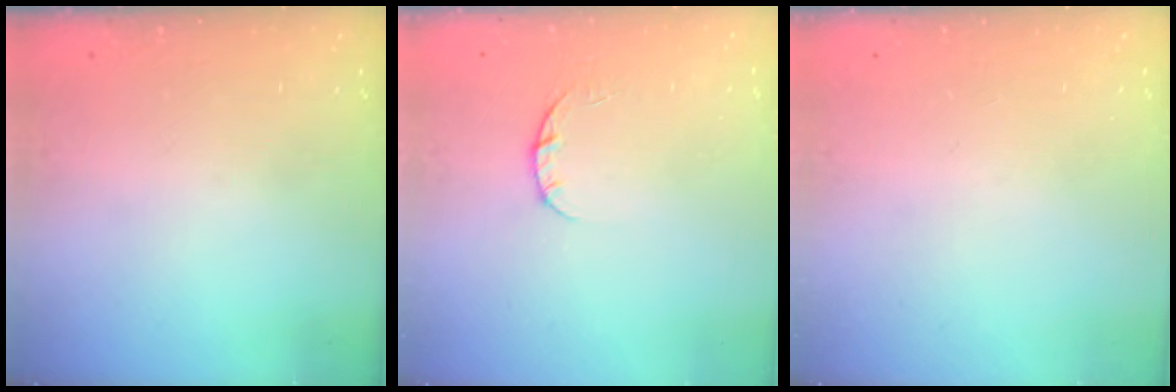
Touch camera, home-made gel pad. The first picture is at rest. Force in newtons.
{"total": 2.3, "press": 2.3, "slide": 0.3}
{"total": 0.0}